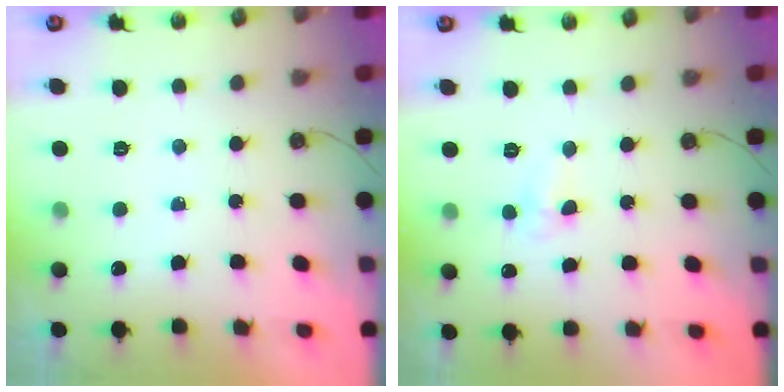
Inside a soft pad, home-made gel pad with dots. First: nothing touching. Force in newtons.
{"total": 2.5, "press": 2.4, "slide": 0.9}